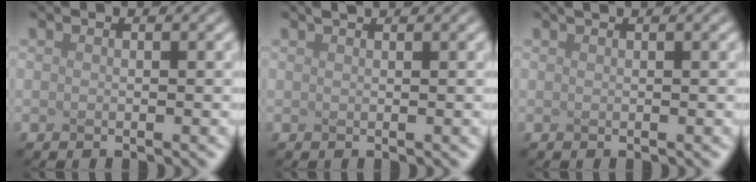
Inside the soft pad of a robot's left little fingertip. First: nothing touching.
{"total": 1.2, "force": [1.0, 0.2, 0.5], "torque": [-0.005, 0.005, 0.004]}
{"total": 1.0, "force": [0.8, 0.3, 0.6], "torque": [-0.004, 0.002, -0.001]}